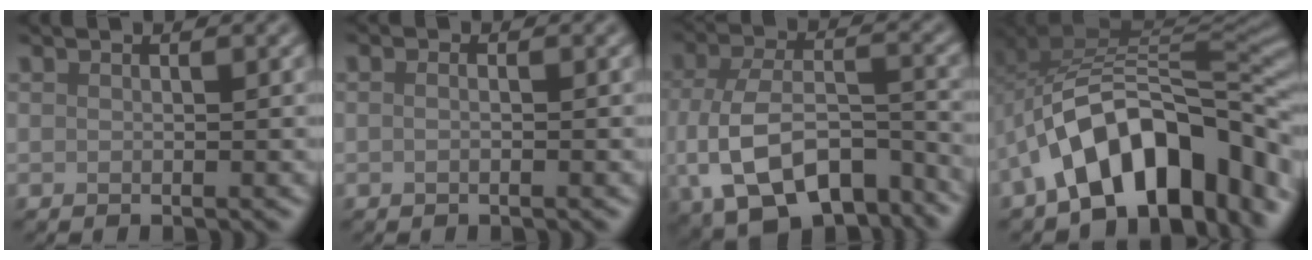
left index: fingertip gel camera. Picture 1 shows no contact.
{"total": 1.2, "force": [0.2, 0.7, 1.0], "torque": [-0.005, -0.005, -0.013]}
{"total": 11.5, "force": [-4.7, 6.5, 8.2], "torque": [-0.163, -0.014, -0.076]}
{"total": 14.3, "force": [-4.9, 8.9, 10.0], "torque": [-0.137, 0.011, -0.090]}